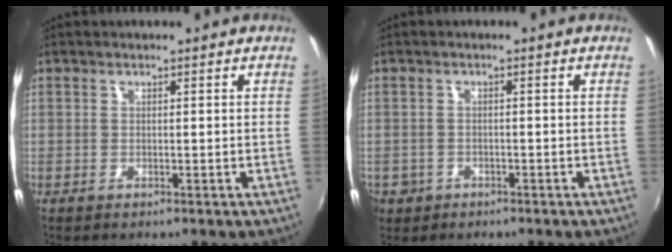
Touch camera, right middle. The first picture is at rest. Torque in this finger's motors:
{"motor_torque": [0.09, -0.10, 0.03, 0.02]}